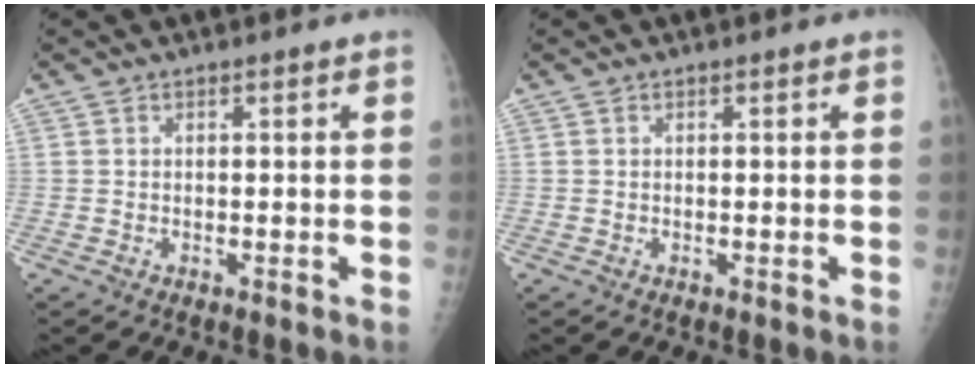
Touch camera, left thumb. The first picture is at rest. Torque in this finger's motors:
{"motor_torque": [-0.09, 0.09, 0.00, 0.00, 0.00]}